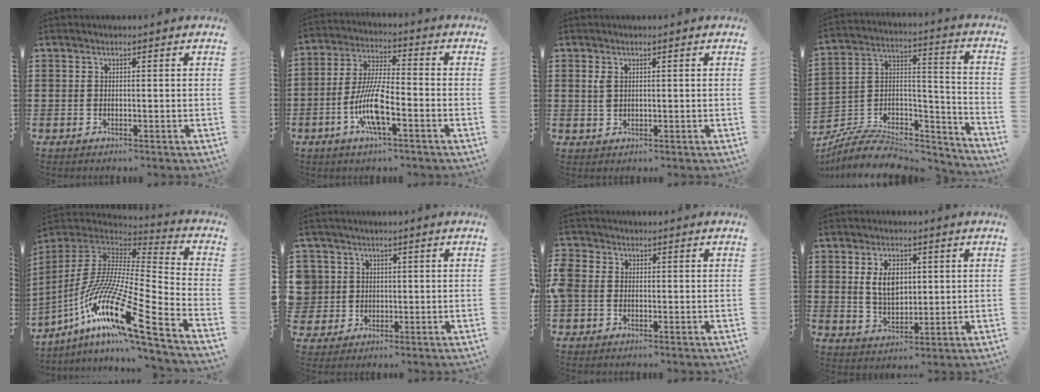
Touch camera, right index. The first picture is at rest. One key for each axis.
{"total": 9.0, "fx": -3.5, "fy": 2.2, "fz": 8.0, "tx": -0.183, "ty": -0.014, "tz": -0.073}
{"total": 1.7, "fx": 0.6, "fy": 1.0, "fz": 1.2, "tx": -0.028, "ty": 0.005, "tz": 0.011}
{"total": 7.6, "fx": -6.3, "fy": 3.1, "fz": 2.8, "tx": -0.057, "ty": 0.007, "tz": -0.124}
{"total": 17.7, "fx": -10.9, "fy": 2.2, "fz": 13.8, "tx": -0.292, "ty": -0.005, "tz": -0.212}
{"total": 4.2, "fx": 0.8, "fy": 4.1, "fz": 0.1, "tx": -0.031, "ty": 0.012, "tz": 0.012}
{"total": 2.0, "fx": -0.5, "fy": 1.6, "fz": 1.0, "tx": -0.037, "ty": 0.001, "tz": -0.017}
{"total": 5.7, "fx": 1.2, "fy": 3.6, "fz": 4.2, "tx": -0.084, "ty": 0.011, "tz": 0.018}